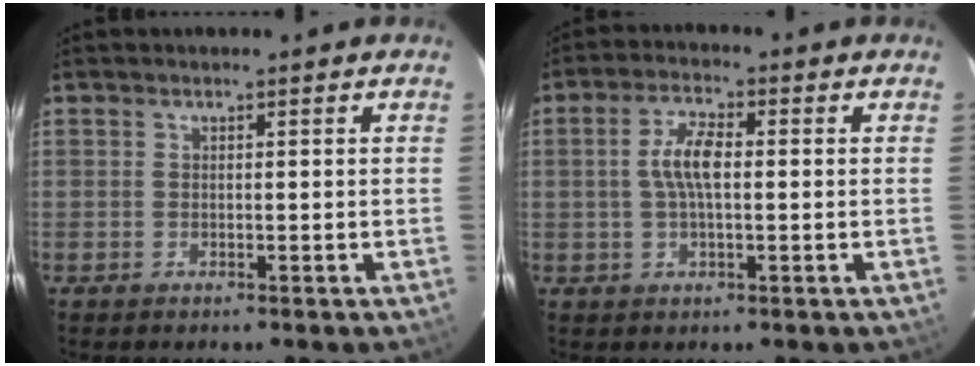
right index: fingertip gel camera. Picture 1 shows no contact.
{"total": 5.8, "force": [0.2, 2.0, 5.4], "torque": [-0.108, 0.011, 0.003]}